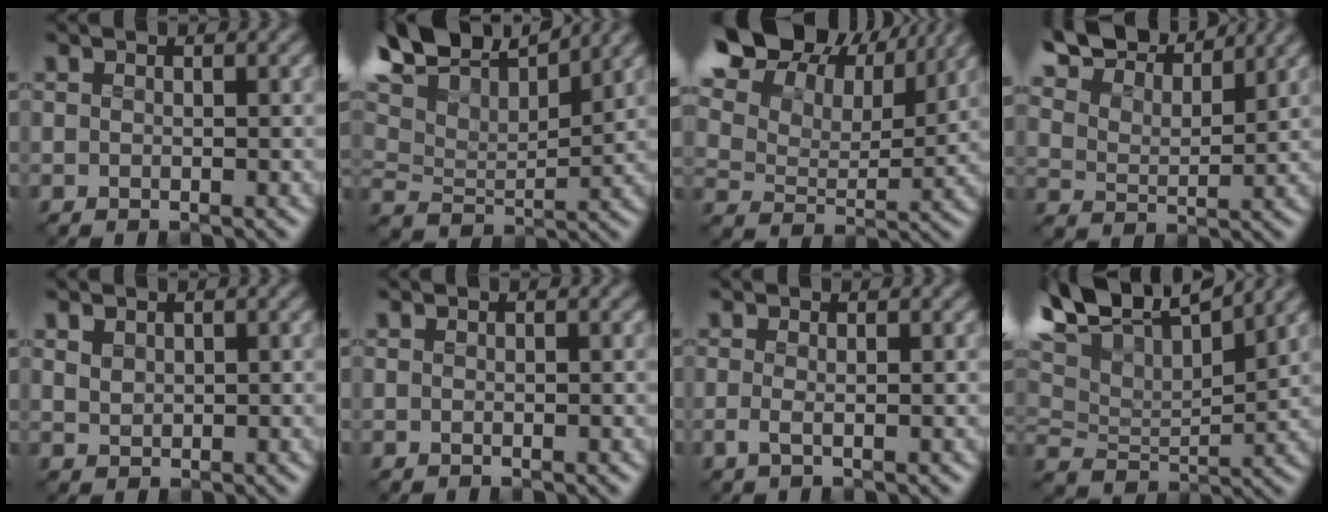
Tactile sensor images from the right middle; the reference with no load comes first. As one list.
[{"total": 10.2, "force": [8.0, 3.4, 5.2], "torque": [-0.120, 0.025, 0.123]}, {"total": 17.3, "force": [11.8, 9.6, 8.3], "torque": [-0.187, 0.044, 0.210]}, {"total": 8.3, "force": [7.3, 2.2, 3.3], "torque": [-0.086, 0.017, 0.109]}, {"total": 1.2, "force": [0.8, 0.7, 0.5], "torque": [-0.017, -0.001, 0.021]}, {"total": 0.0}, {"total": 1.0, "force": [-0.1, 0.1, 1.0], "torque": [-0.025, -0.006, -0.003]}, {"total": 9.8, "force": [6.6, 4.1, 5.8], "torque": [-0.118, 0.034, 0.112]}]